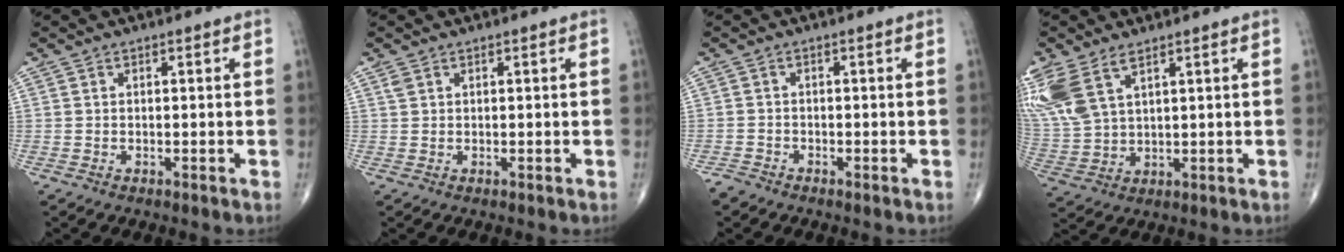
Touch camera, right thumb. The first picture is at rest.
{"total": 1.1, "force": [0.7, 0.6, 0.6], "torque": [-0.012, 0.007, 0.017]}
{"total": 1.5, "force": [-1.4, 0.6, 0.0], "torque": [-0.001, -0.001, -0.032]}
{"total": 13.7, "force": [7.2, 7.1, 9.3], "torque": [-0.237, -0.008, 0.157]}